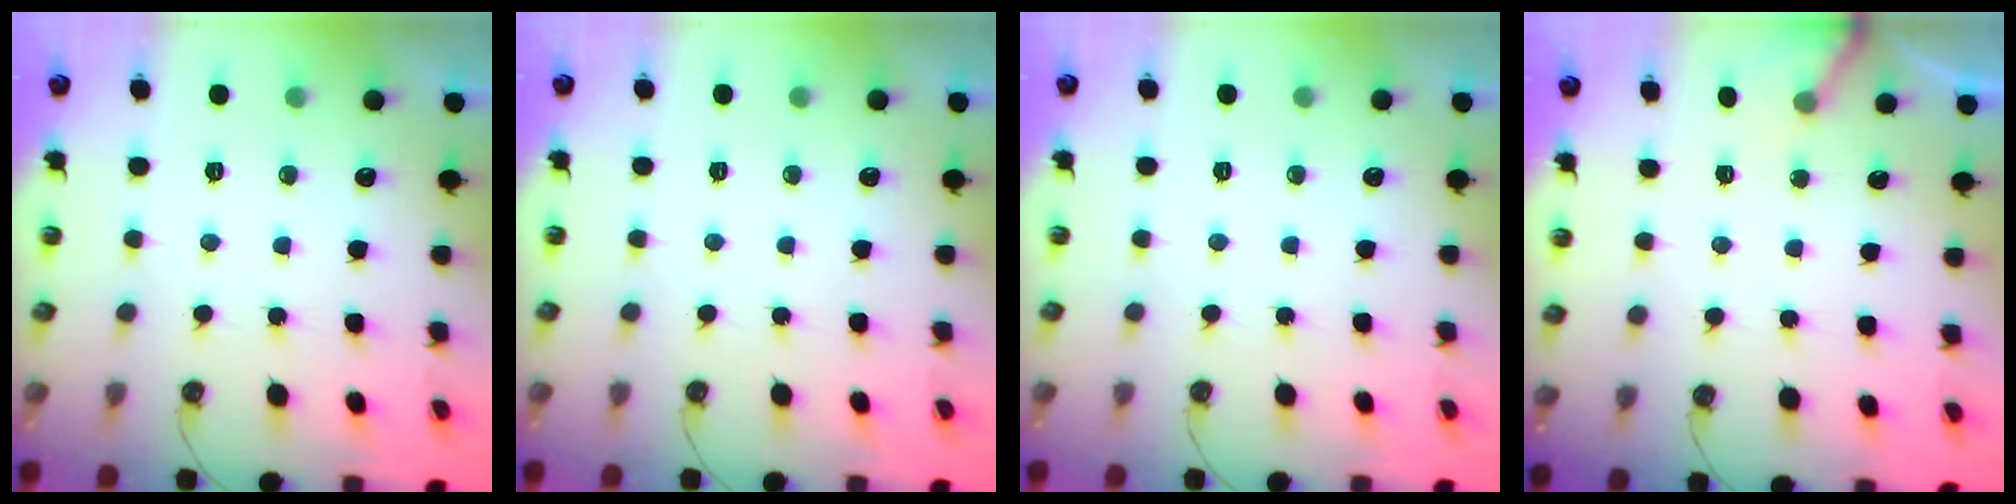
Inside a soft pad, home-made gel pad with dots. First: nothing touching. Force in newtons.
{"total": 0.0}
{"total": 0.0}
{"total": 4.2, "press": 4.2, "slide": 0.4}